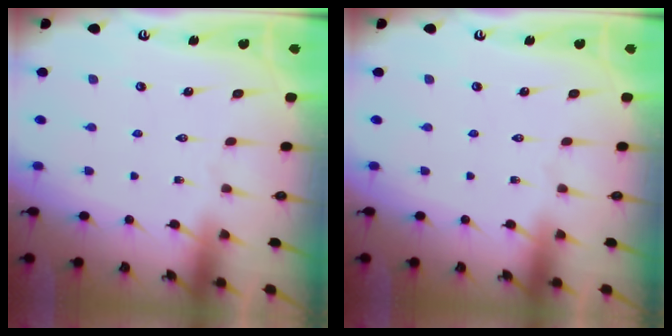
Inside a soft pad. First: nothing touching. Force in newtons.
{"total": 0.0}